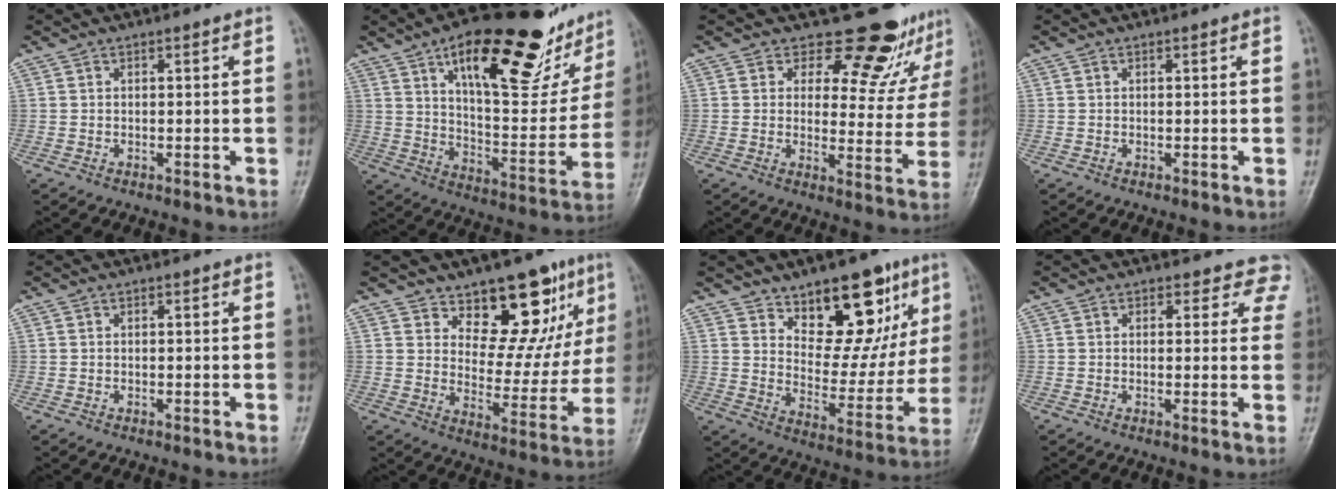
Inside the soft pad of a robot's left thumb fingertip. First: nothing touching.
{"total": 28.4, "force": [16.3, 10.4, 20.8], "torque": [-0.249, -0.038, 0.247]}
{"total": 14.0, "force": [12.1, 6.1, 3.4], "torque": [0.013, -0.094, 0.133]}
{"total": 0.0}
{"total": 0.0}
{"total": 15.3, "force": [9.4, 7.5, 9.5], "torque": [-0.058, -0.061, 0.145]}
{"total": 17.3, "force": [10.0, 8.7, 11.1], "torque": [-0.088, -0.062, 0.156]}
{"total": 6.0, "force": [5.0, 3.3, 0.0], "torque": [0.055, -0.018, 0.028]}